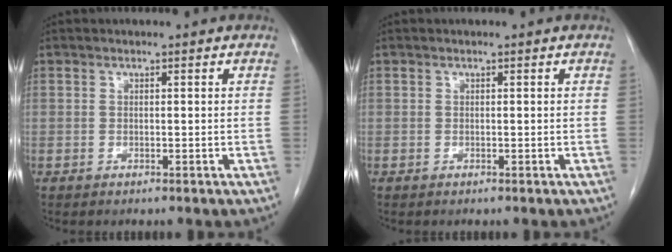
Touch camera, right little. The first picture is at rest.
{"total": 0.0}